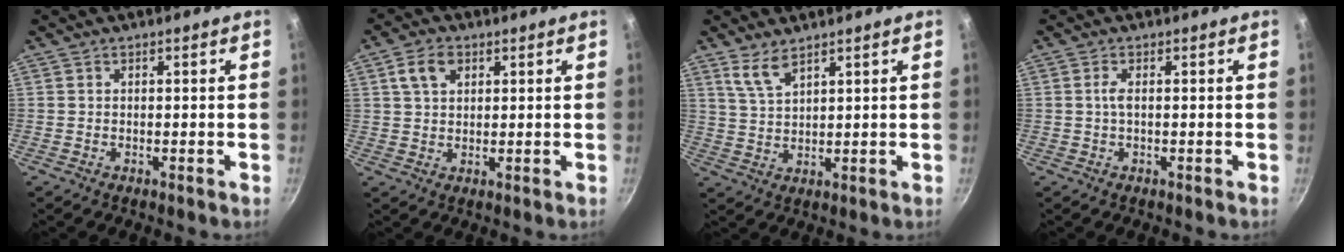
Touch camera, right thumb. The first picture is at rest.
{"total": 5.5, "force": [2.2, 3.7, 3.4], "torque": [-0.049, 0.003, 0.039]}
{"total": 4.7, "force": [3.5, 1.4, 2.9], "torque": [-0.056, -0.020, 0.076]}
{"total": 1.5, "force": [0.0, 0.4, 1.4], "torque": [-0.035, 0.004, -0.002]}